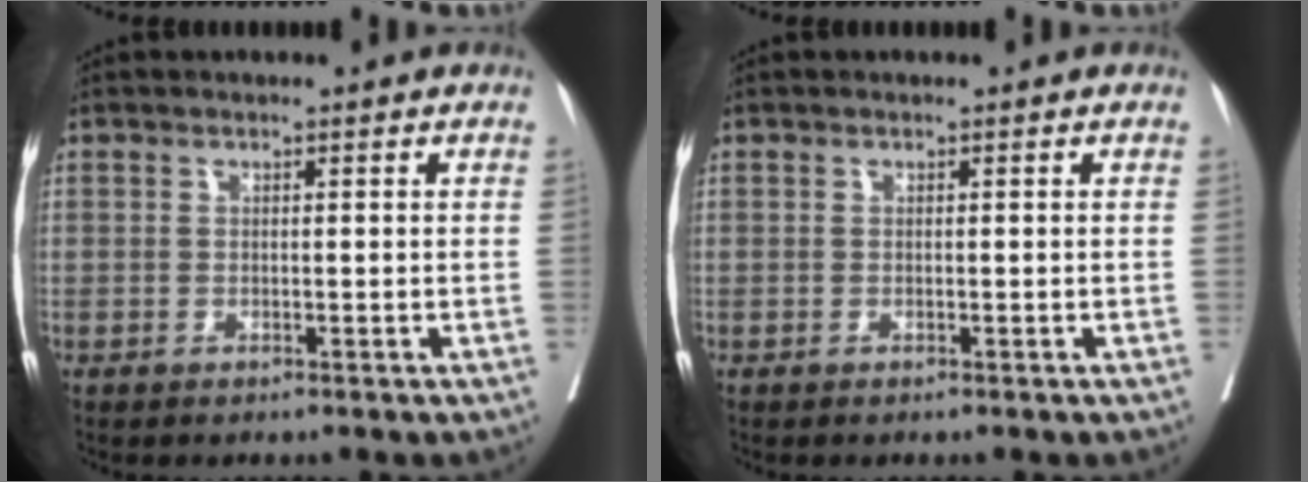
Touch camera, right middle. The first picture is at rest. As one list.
[{"total": 0.0}]